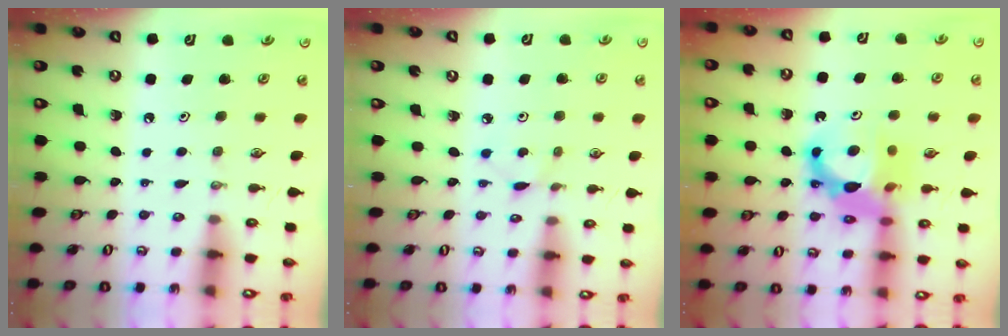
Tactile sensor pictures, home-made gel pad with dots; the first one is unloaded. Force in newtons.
{"total": 2.3, "press": 2.3, "slide": 0.3}
{"total": 12.7, "press": 12.5, "slide": 2.1}